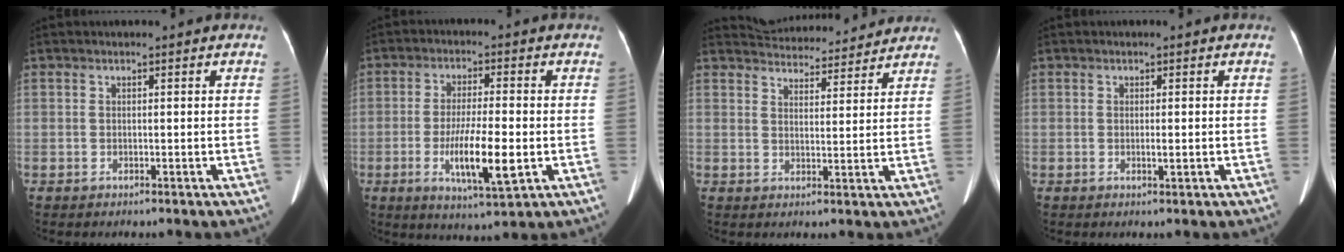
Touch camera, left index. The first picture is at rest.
{"total": 9.5, "force": [-2.4, 1.1, 9.1], "torque": [-0.167, -0.018, -0.042]}
{"total": 12.0, "force": [11.6, 2.7, 1.6], "torque": [-0.012, 0.020, 0.145]}
{"total": 0.9, "force": [-0.2, 0.0, 0.9], "torque": [-0.019, -0.002, -0.003]}